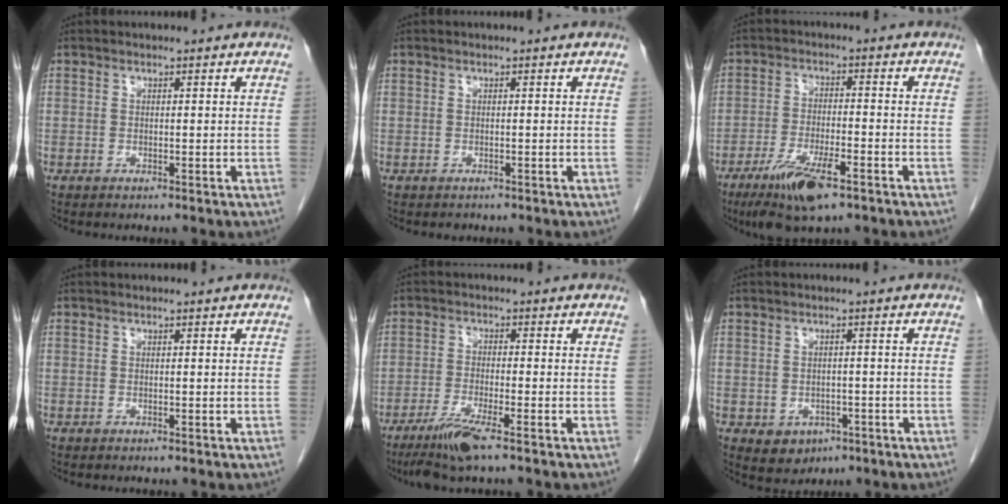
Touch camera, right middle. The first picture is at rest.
{"total": 0.6, "force": [-0.5, 0.4, 0.1], "torque": [-0.006, 0.002, -0.006]}
{"total": 9.4, "force": [-5.8, 1.9, 7.1], "torque": [-0.137, -0.018, -0.098]}
{"total": 0.0}
{"total": 6.1, "force": [-4.2, 0.0, 4.4], "torque": [-0.090, -0.019, -0.081]}
{"total": 4.5, "force": [-1.9, 3.6, 1.8], "torque": [-0.025, 0.001, -0.013]}